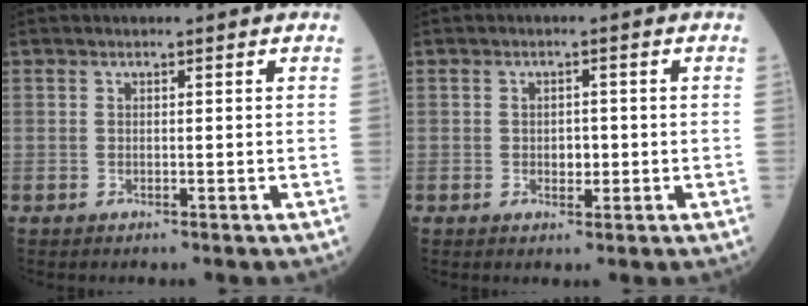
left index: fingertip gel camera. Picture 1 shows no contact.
{"total": 2.0, "force": [-0.5, 1.2, 1.5], "torque": [-0.020, -0.001, -0.008]}